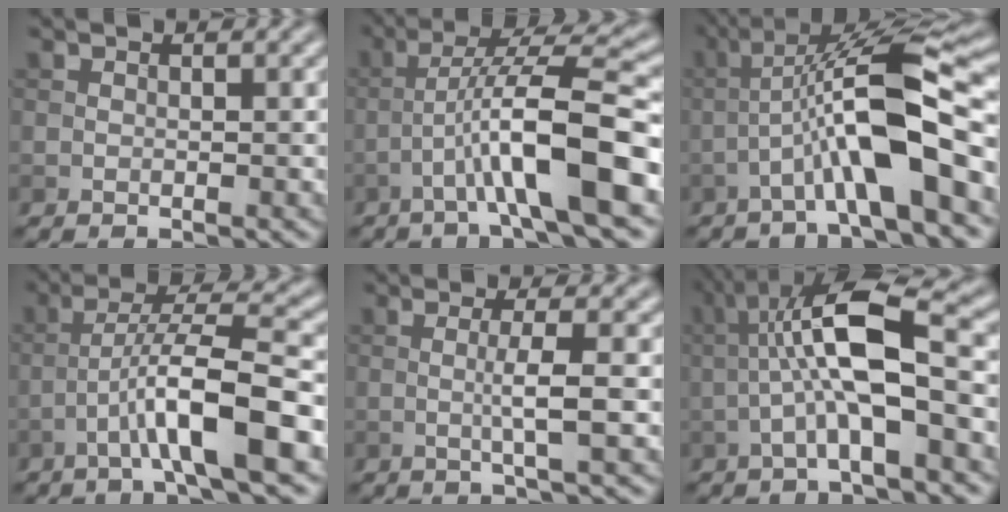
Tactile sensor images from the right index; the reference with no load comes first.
{"total": 8.4, "force": [-3.0, 0.9, 7.8], "torque": [-0.128, 0.023, -0.052]}
{"total": 10.2, "force": [-2.9, 1.7, 9.6], "torque": [-0.154, 0.031, -0.056]}
{"total": 7.5, "force": [-3.0, 0.8, 6.9], "torque": [-0.115, 0.023, -0.054]}
{"total": 2.9, "force": [-0.1, 0.3, 2.9], "torque": [-0.050, -0.001, -0.008]}
{"total": 8.0, "force": [-0.8, 1.7, 7.8], "torque": [-0.134, 0.025, -0.021]}